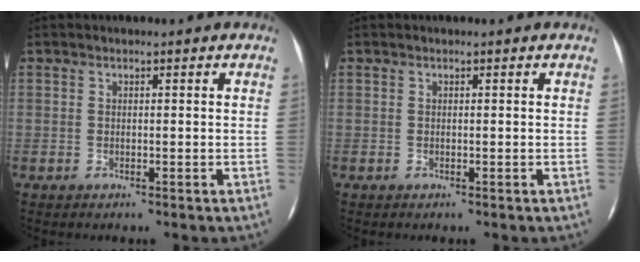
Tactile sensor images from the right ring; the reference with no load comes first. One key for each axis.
{"total": 0.0}